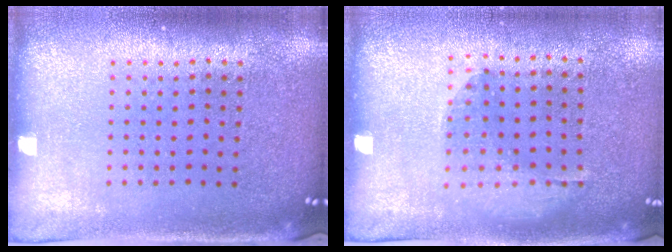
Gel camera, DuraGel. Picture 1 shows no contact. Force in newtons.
{"total": 1.2, "press": 0.9, "slide": 0.9}